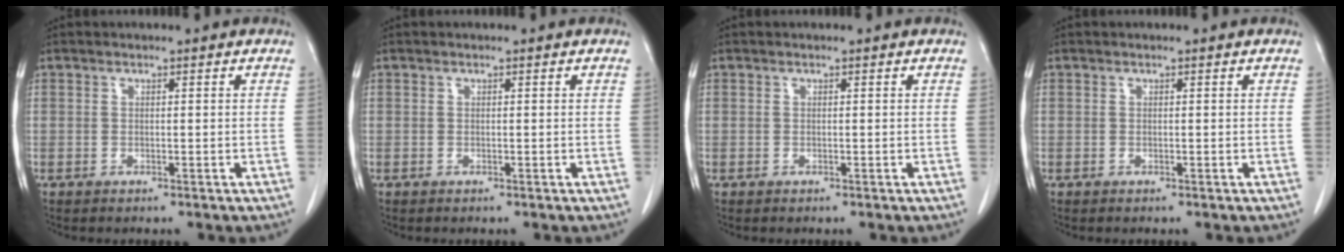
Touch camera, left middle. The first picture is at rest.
{"total": 0.0}
{"total": 0.0}
{"total": 0.0}